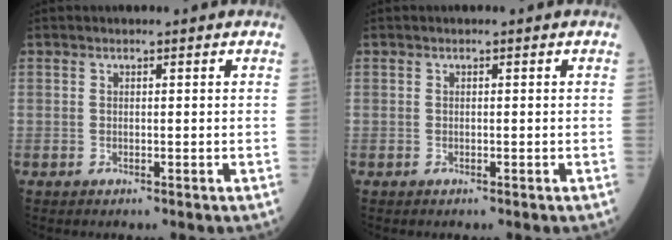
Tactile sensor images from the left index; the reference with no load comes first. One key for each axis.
{"total": 0.0}